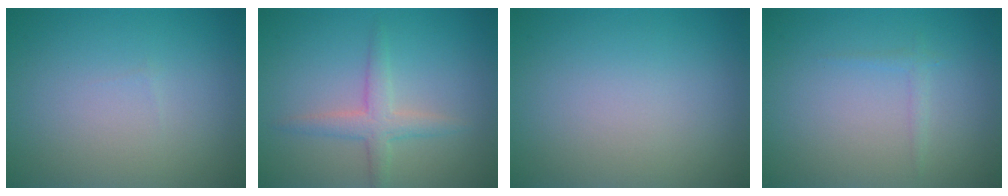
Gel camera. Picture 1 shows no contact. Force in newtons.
{"total": 2.4, "press": 2.4, "slide": 0.2}
{"total": 0.0}
{"total": 0.8, "press": 0.8, "slide": 0.1}